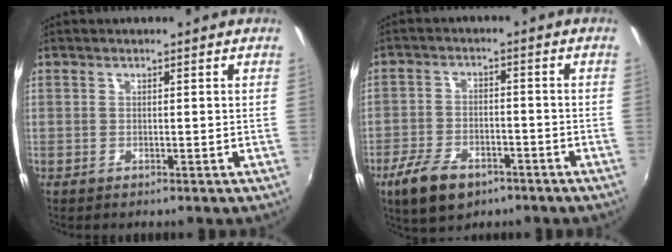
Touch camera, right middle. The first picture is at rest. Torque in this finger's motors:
{"motor_torque": [0.08, -0.62, 0.06, 0.05]}